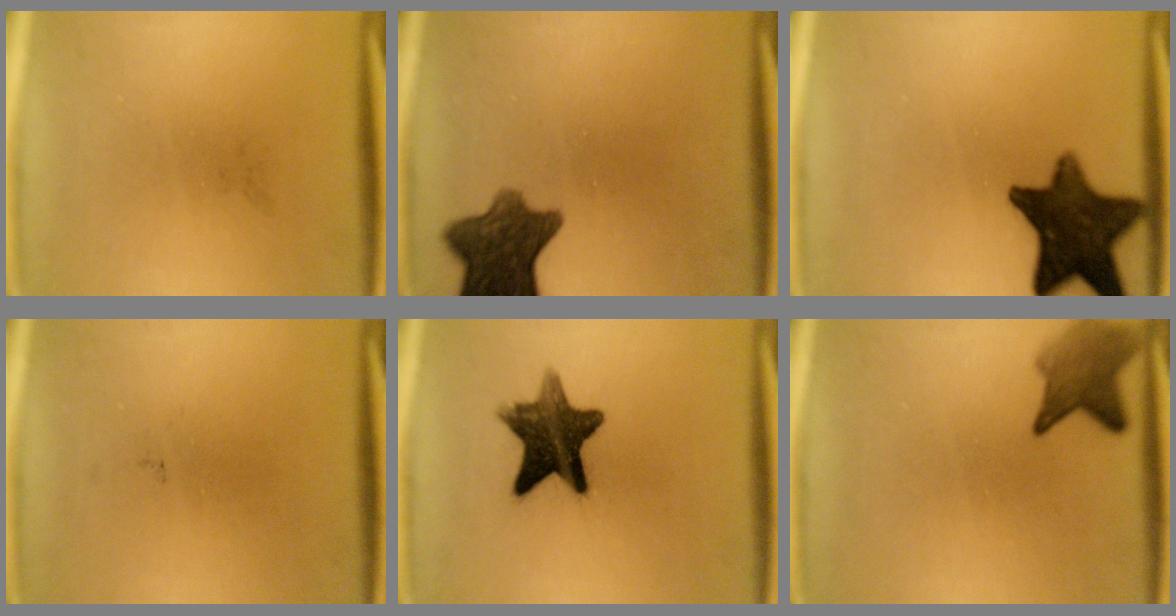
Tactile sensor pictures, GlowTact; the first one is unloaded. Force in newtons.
{"total": 9.5}
{"total": 14.0}
{"total": 0.0}
{"total": 11.8}
{"total": 4.7}